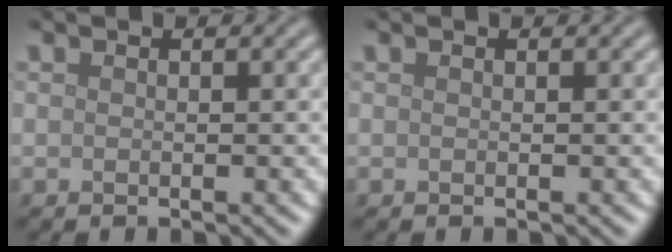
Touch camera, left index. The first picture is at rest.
{"total": 0.0}